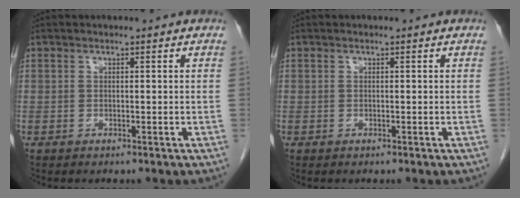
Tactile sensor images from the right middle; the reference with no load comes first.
{"total": 0.0}